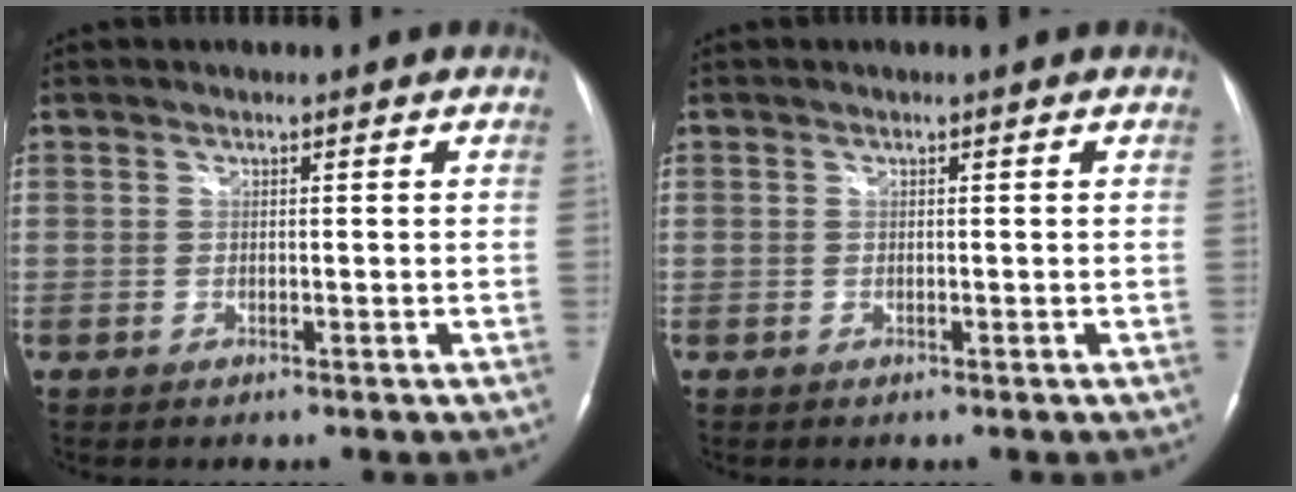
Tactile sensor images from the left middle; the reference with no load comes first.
{"total": 0.0}